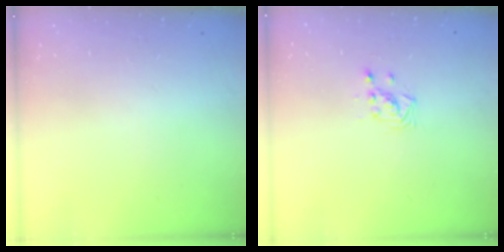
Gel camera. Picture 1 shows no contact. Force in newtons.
{"total": 3.7, "press": 3.7, "slide": 0.1}